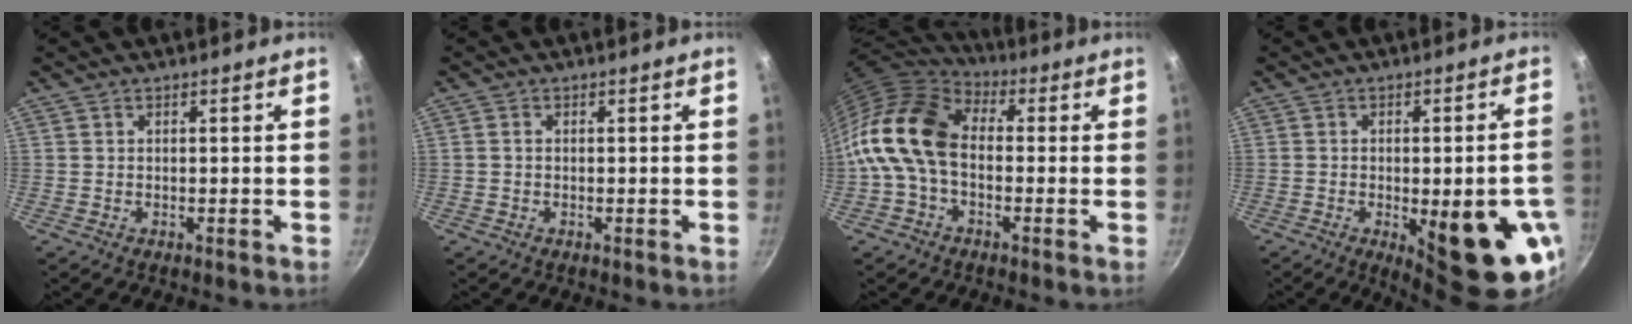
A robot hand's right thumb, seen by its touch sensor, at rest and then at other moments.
{"total": 0.7, "force": [-0.1, 0.5, 0.4], "torque": [-0.007, 0.004, -0.003]}
{"total": 15.5, "force": [-1.0, 10.4, 11.4], "torque": [-0.209, 0.037, -0.041]}
{"total": 16.9, "force": [-5.6, 5.6, 14.9], "torque": [-0.161, 0.012, -0.060]}